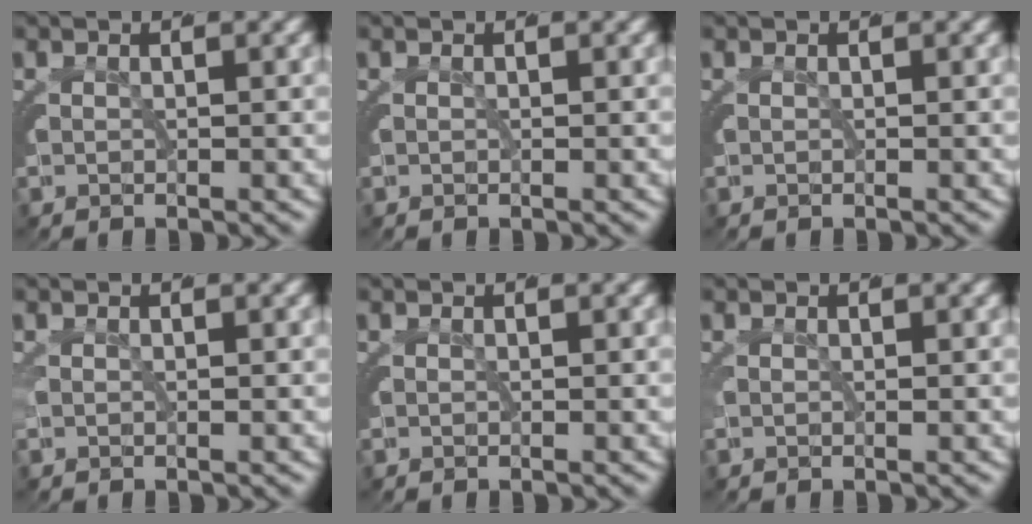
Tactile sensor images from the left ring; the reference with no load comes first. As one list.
[{"total": 0.0}, {"total": 0.0}, {"total": 0.0}, {"total": 0.0}, {"total": 0.0}]